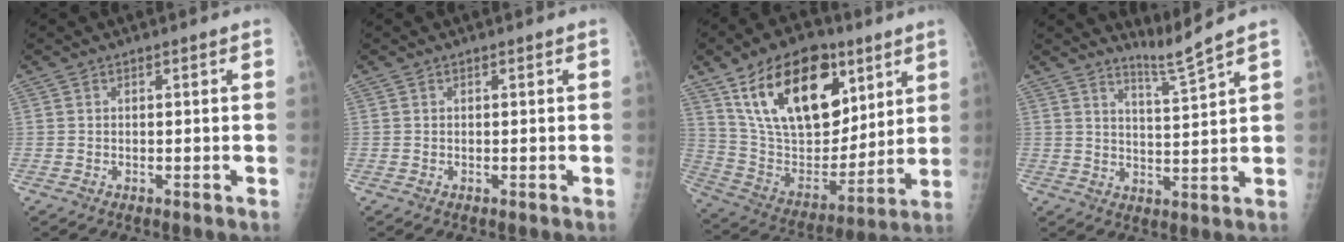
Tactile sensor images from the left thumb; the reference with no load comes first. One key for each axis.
{"total": 0.0}
{"total": 25.8, "fx": 12.5, "fy": 14.9, "fz": 17.0, "tx": -0.259, "ty": -0.034, "tz": 0.226}
{"total": 4.5, "fx": 4.0, "fy": -1.9, "fz": 1.1, "tx": -0.023, "ty": -0.053, "tz": 0.081}